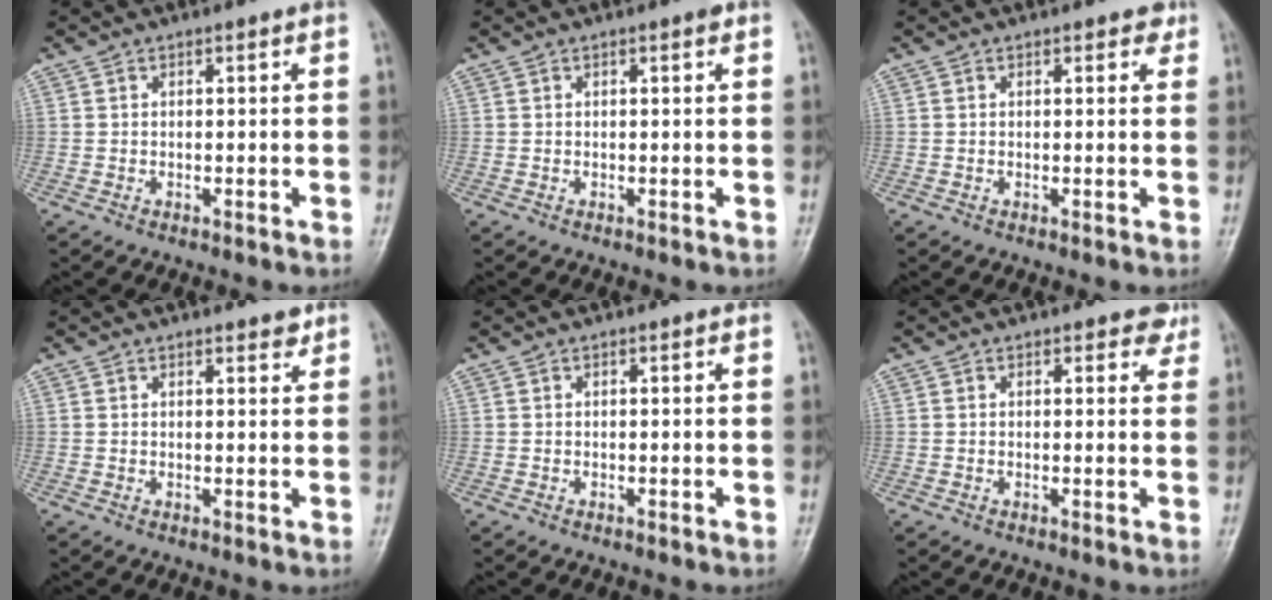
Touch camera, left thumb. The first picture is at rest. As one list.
[{"total": 0.8, "force": [0.4, 0.2, 0.6], "torque": [-0.010, 0.001, 0.002]}, {"total": 1.5, "force": [1.0, 0.9, 0.7], "torque": [0.006, -0.003, 0.006]}, {"total": 1.9, "force": [1.5, 0.7, 0.8], "torque": [-0.001, -0.009, 0.018]}, {"total": 0.0}, {"total": 2.4, "force": [1.8, 1.5, 0.7], "torque": [0.017, -0.009, 0.011]}]